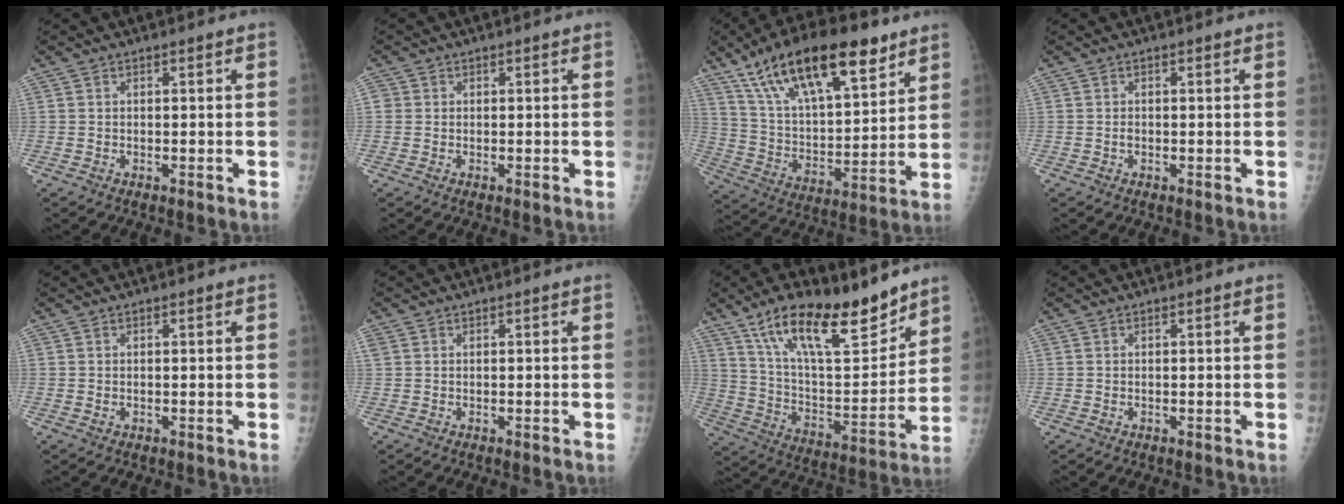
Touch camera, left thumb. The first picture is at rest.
{"total": 1.2, "force": [0.1, 1.2, 0.2], "torque": [0.006, 0.003, -0.001]}
{"total": 24.5, "force": [15.0, 9.3, 17.1], "torque": [-0.265, -0.034, 0.264]}
{"total": 0.7, "force": [-0.1, 0.4, 0.5], "torque": [-0.008, 0.000, -0.003]}
{"total": 0.5, "force": [0.1, 0.3, 0.4], "torque": [-0.008, -0.002, 0.004]}
{"total": 1.1, "force": [0.4, 0.9, 0.3], "torque": [-0.003, 0.007, 0.009]}
{"total": 22.6, "force": [15.6, 7.6, 14.5], "torque": [-0.206, -0.067, 0.270]}
{"total": 0.0}